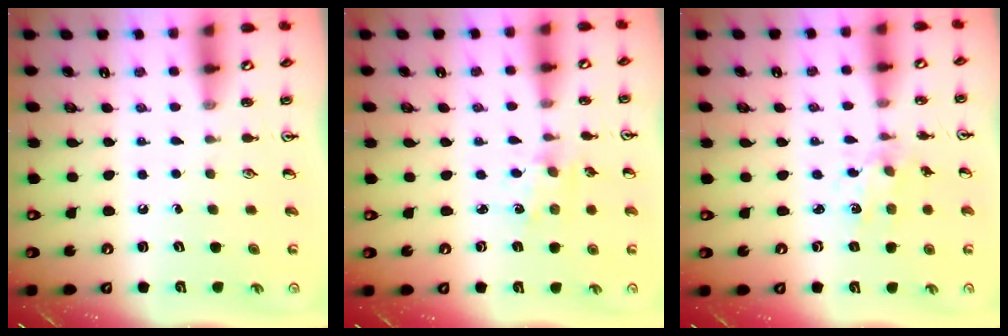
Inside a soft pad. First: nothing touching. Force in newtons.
{"total": 1.1, "press": 1.1, "slide": 0.2}
{"total": 2.0, "press": 1.9, "slide": 0.4}